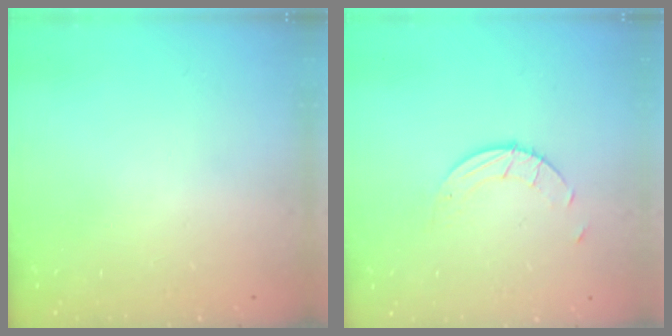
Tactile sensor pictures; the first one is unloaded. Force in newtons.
{"total": 2.7, "press": 2.7, "slide": 0.3}